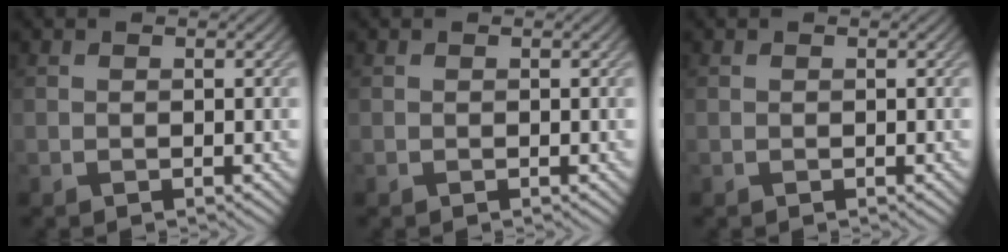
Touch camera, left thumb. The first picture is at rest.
{"total": 0.0}
{"total": 0.0}